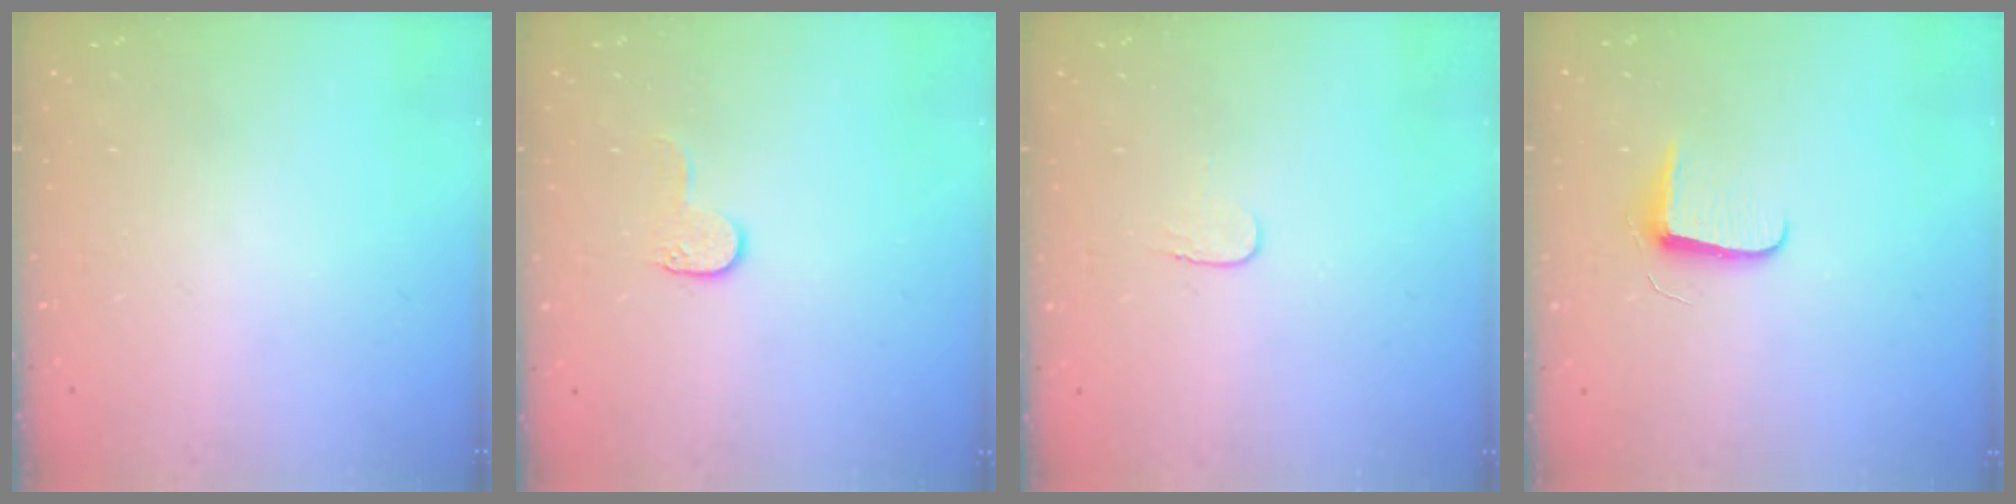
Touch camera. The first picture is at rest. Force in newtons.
{"total": 4.2, "press": 4.2, "slide": 0.3}
{"total": 3.5, "press": 3.5, "slide": 0.4}
{"total": 6.2, "press": 6.2, "slide": 0.8}